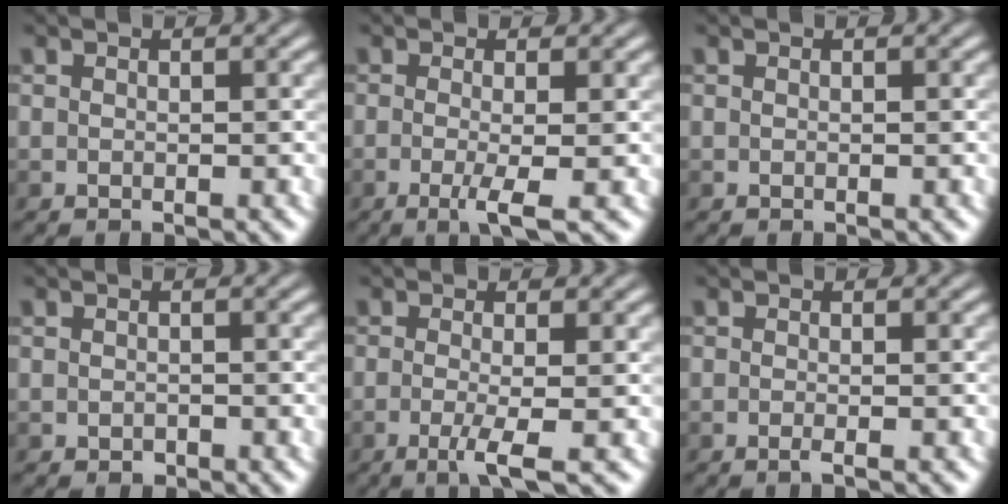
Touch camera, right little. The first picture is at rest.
{"total": 3.3, "force": [-1.5, 0.4, 3.0], "torque": [-0.060, -0.011, -0.025]}
{"total": 0.0}
{"total": 0.5, "force": [-0.5, 0.3, 0.0], "torque": [0.002, 0.000, -0.005]}
{"total": 3.7, "force": [-1.7, 0.5, 3.3], "torque": [-0.068, -0.011, -0.029]}
{"total": 1.0, "force": [-0.7, -0.2, 0.8], "torque": [-0.014, -0.007, -0.013]}